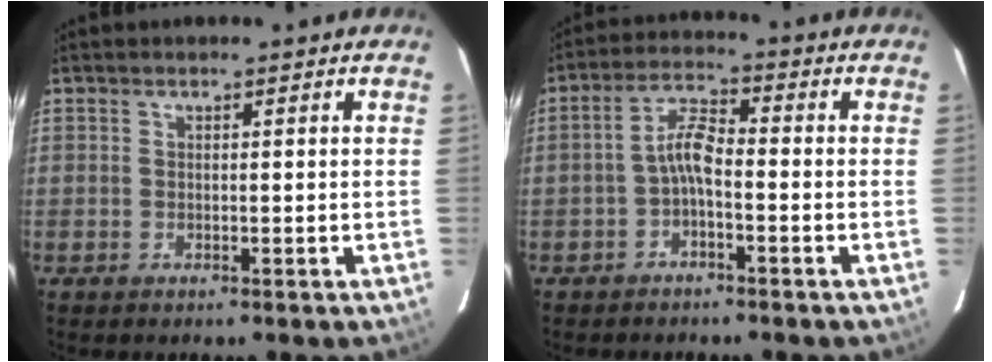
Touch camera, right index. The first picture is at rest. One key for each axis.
{"total": 4.4, "fx": -1.9, "fy": 1.3, "fz": 3.8, "tx": -0.082, "ty": 0.015, "tz": -0.037}